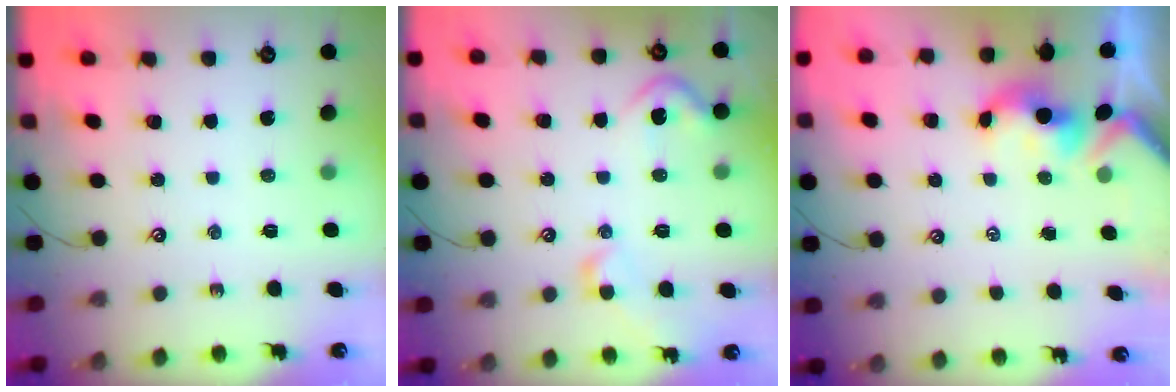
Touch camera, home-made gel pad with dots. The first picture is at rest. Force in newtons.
{"total": 6.4, "press": 6.3, "slide": 0.9}
{"total": 1.1, "press": 0.8, "slide": 0.7}